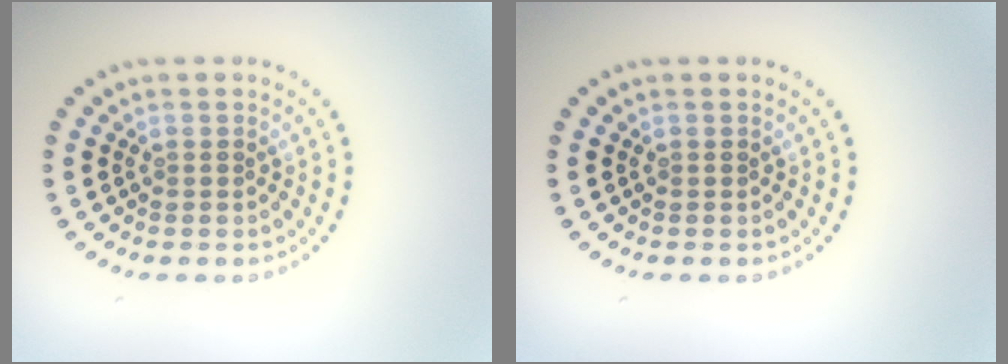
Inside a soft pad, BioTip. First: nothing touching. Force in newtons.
{"total": 0.0}